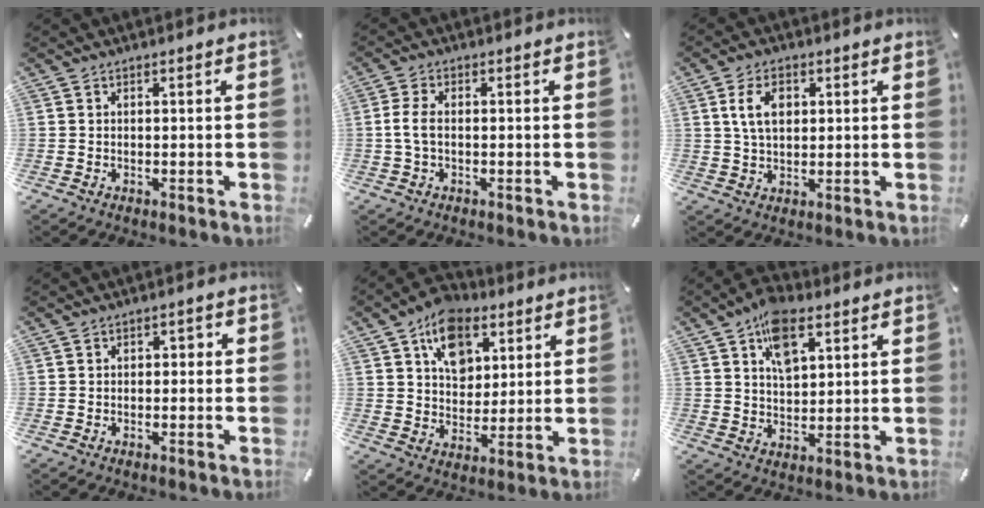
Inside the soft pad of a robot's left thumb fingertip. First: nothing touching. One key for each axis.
{"total": 4.0, "fx": -0.4, "fy": 1.8, "fz": 3.6, "tx": -0.085, "ty": -0.003, "tz": -0.013}
{"total": 7.0, "fx": 2.0, "fy": 4.5, "fz": 5.0, "tx": -0.097, "ty": 0.003, "tz": 0.030}
{"total": 1.5, "fx": -0.9, "fy": 0.9, "fz": 0.7, "tx": -0.015, "ty": 0.009, "tz": -0.021}
{"total": 12.1, "fx": 6.0, "fy": 9.0, "fz": 5.3, "tx": -0.078, "ty": -0.028, "tz": 0.110}
{"total": 9.7, "fx": 4.9, "fy": 5.6, "fz": 6.2, "tx": -0.095, "ty": -0.016, "tz": 0.086}